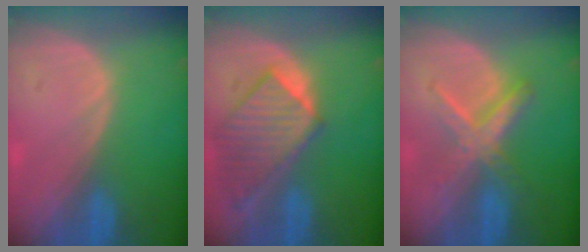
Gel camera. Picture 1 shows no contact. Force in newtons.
{"total": 9.1, "press": 8.0, "slide": 4.4}
{"total": 5.6, "press": 5.6, "slide": 0.0}